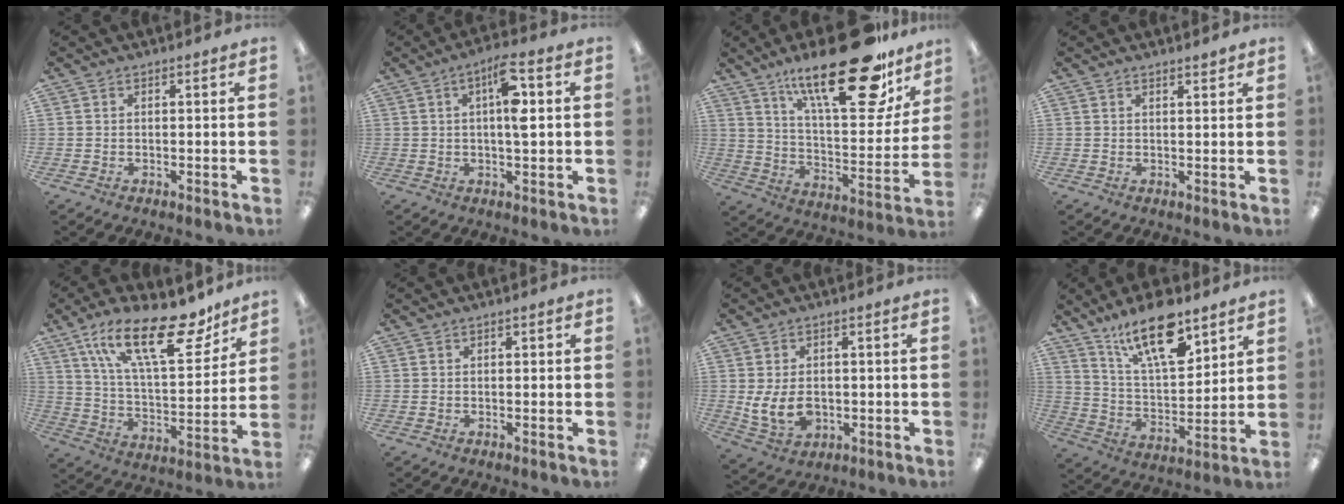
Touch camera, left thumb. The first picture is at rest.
{"total": 8.1, "force": [1.9, 2.5, 7.5], "torque": [-0.119, 0.002, 0.027]}
{"total": 27.2, "force": [18.2, 8.8, 18.2], "torque": [-0.270, -0.111, 0.294]}
{"total": 1.5, "force": [1.4, 0.3, 0.6], "torque": [-0.005, -0.004, 0.023]}
{"total": 23.4, "force": [14.4, 9.4, 15.9], "torque": [-0.261, -0.068, 0.245]}
{"total": 0.0}
{"total": 7.9, "force": [-0.8, 5.7, 5.4], "torque": [-0.109, -0.001, -0.014]}
{"total": 17.9, "force": [12.4, 6.6, 11.1], "torque": [-0.192, -0.060, 0.209]}